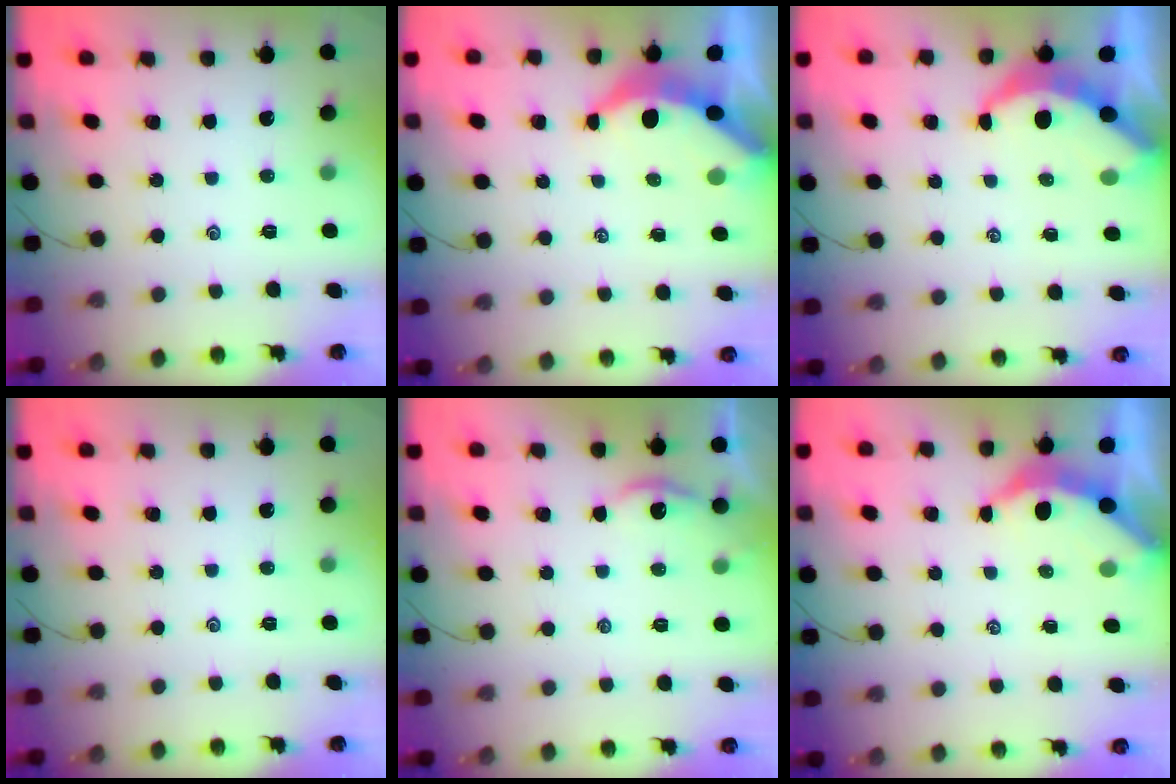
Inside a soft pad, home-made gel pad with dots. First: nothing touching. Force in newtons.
{"total": 5.4, "press": 5.4, "slide": 0.6}
{"total": 5.5, "press": 5.5, "slide": 0.0}
{"total": 0.0}
{"total": 2.4, "press": 2.4, "slide": 0.1}
{"total": 3.7, "press": 3.7, "slide": 0.4}